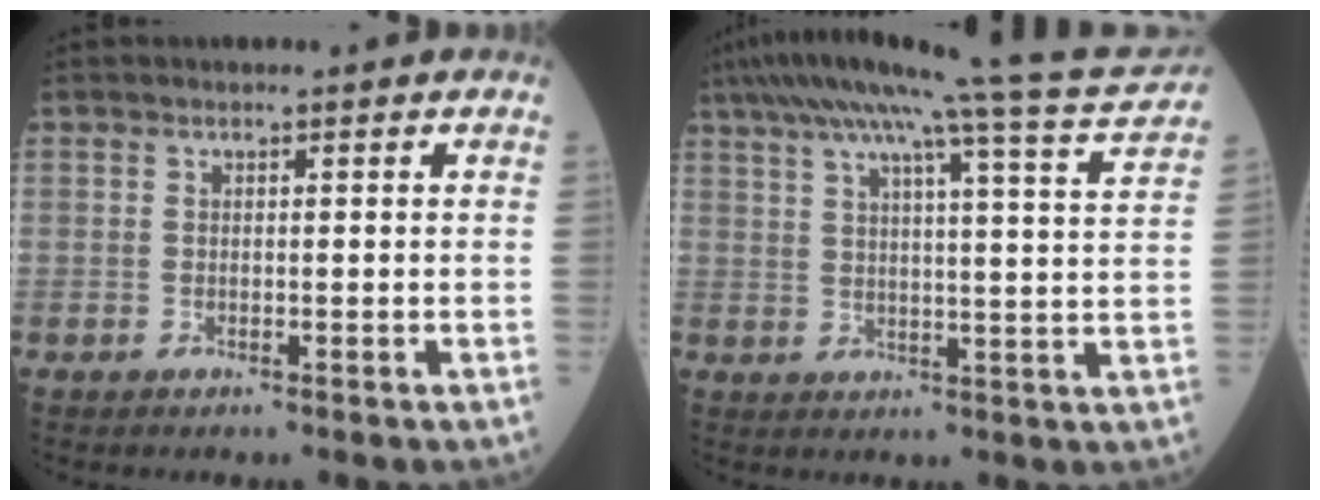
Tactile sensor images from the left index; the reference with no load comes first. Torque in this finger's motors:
{"motor_torque": [0.76, -1.06, 0.01, -0.03]}